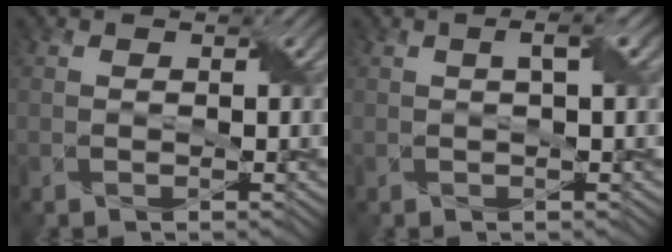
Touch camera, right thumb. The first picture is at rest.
{"total": 1.9, "force": [0.4, 0.2, 1.9], "torque": [-0.029, 0.008, 0.006]}